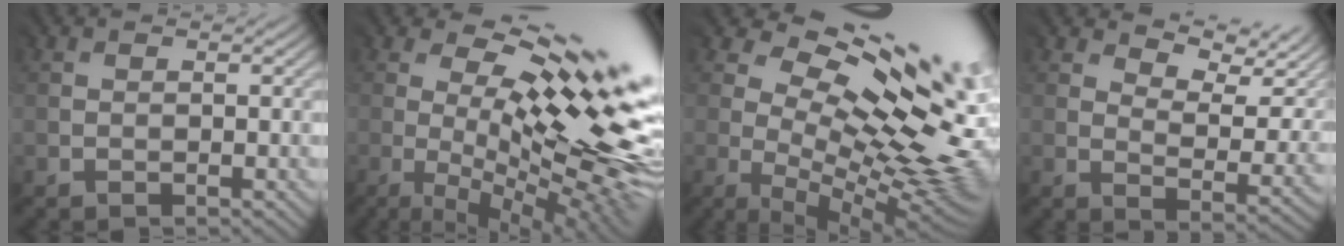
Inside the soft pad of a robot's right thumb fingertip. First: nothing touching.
{"total": 16.7, "force": [2.0, 4.4, 16.0], "torque": [-0.243, 0.005, 0.036]}
{"total": 17.0, "force": [4.7, 7.4, 14.5], "torque": [-0.224, 0.002, 0.102]}
{"total": 6.5, "force": [5.3, 1.5, 3.5], "torque": [-0.069, 0.002, 0.090]}